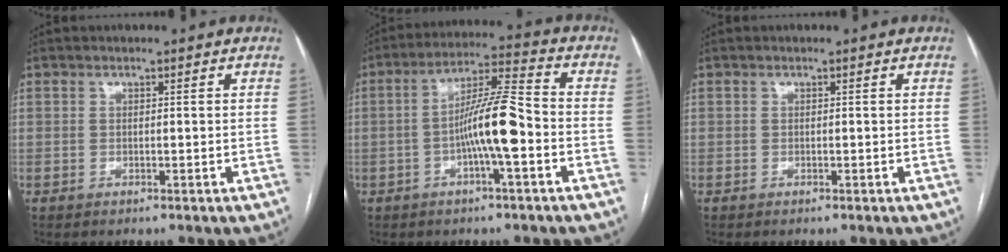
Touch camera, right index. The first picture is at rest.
{"total": 9.8, "force": [-2.5, 0.6, 9.4], "torque": [-0.173, 0.017, -0.048]}
{"total": 0.0}